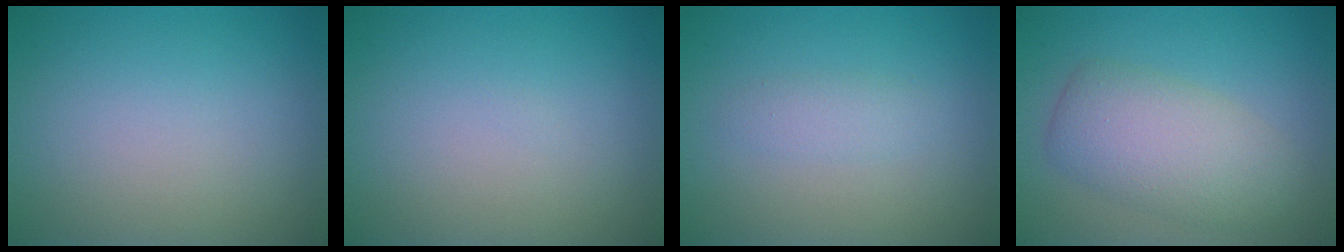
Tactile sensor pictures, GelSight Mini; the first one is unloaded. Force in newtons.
{"total": 0.0}
{"total": 1.5, "press": 1.5, "slide": 0.1}
{"total": 5.3, "press": 5.3, "slide": 0.1}